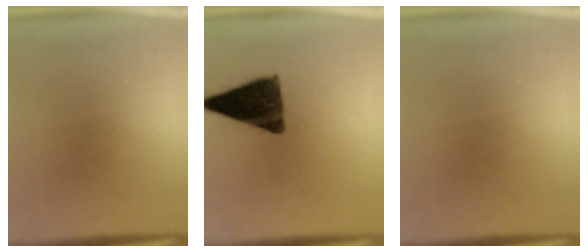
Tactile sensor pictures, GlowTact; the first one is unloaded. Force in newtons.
{"total": 12.9}
{"total": 0.0}